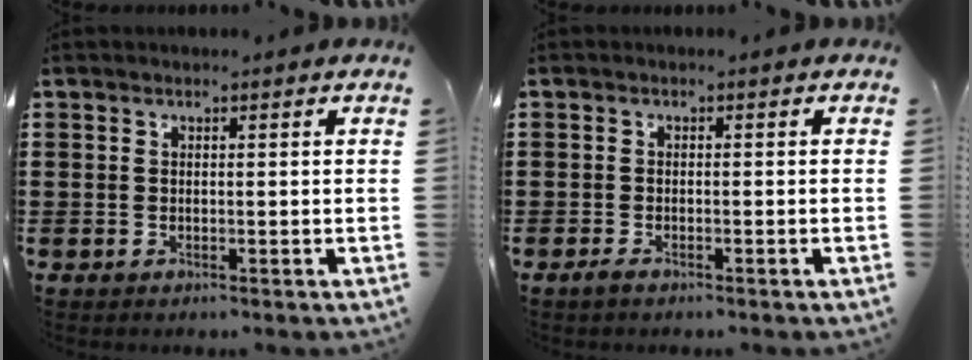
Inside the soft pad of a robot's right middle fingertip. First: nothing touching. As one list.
[{"total": 1.0, "force": [-0.7, 0.3, 0.6], "torque": [-0.014, -0.002, -0.015]}]